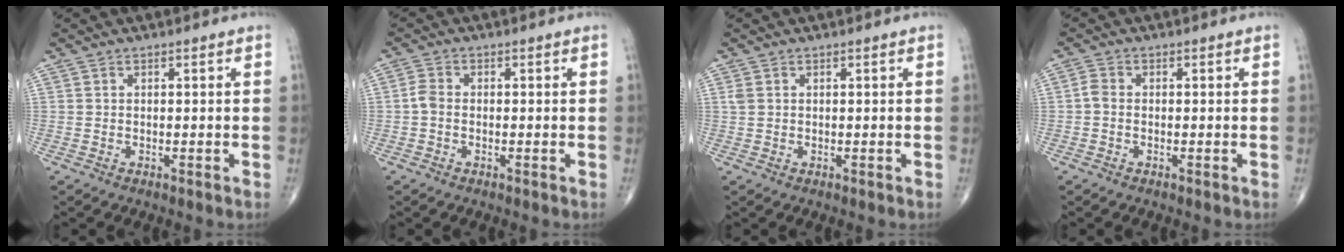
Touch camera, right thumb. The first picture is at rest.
{"total": 2.3, "force": [-0.5, 1.6, 1.6], "torque": [-0.030, 0.005, -0.016]}
{"total": 1.1, "force": [0.3, 0.8, 0.7], "torque": [-0.018, 0.006, 0.011]}
{"total": 1.7, "force": [-0.4, 1.2, 1.2], "torque": [-0.021, 0.003, -0.013]}